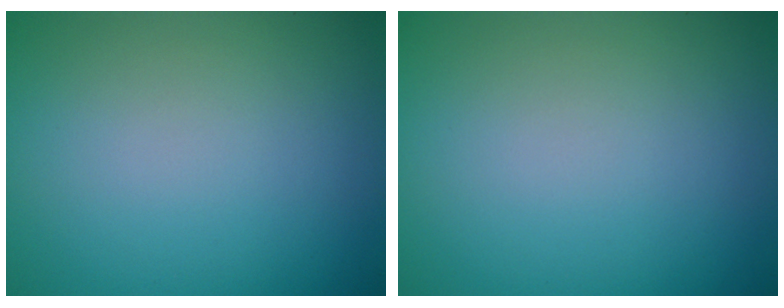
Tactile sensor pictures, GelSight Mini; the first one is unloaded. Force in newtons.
{"total": 0.0}